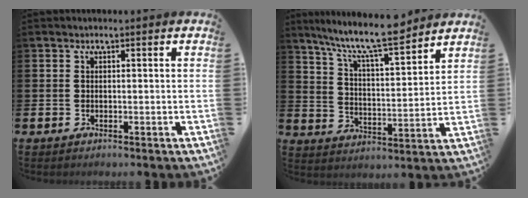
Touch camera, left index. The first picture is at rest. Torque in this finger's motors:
{"motor_torque": [0.43, -0.43, 0.79, 0.21]}